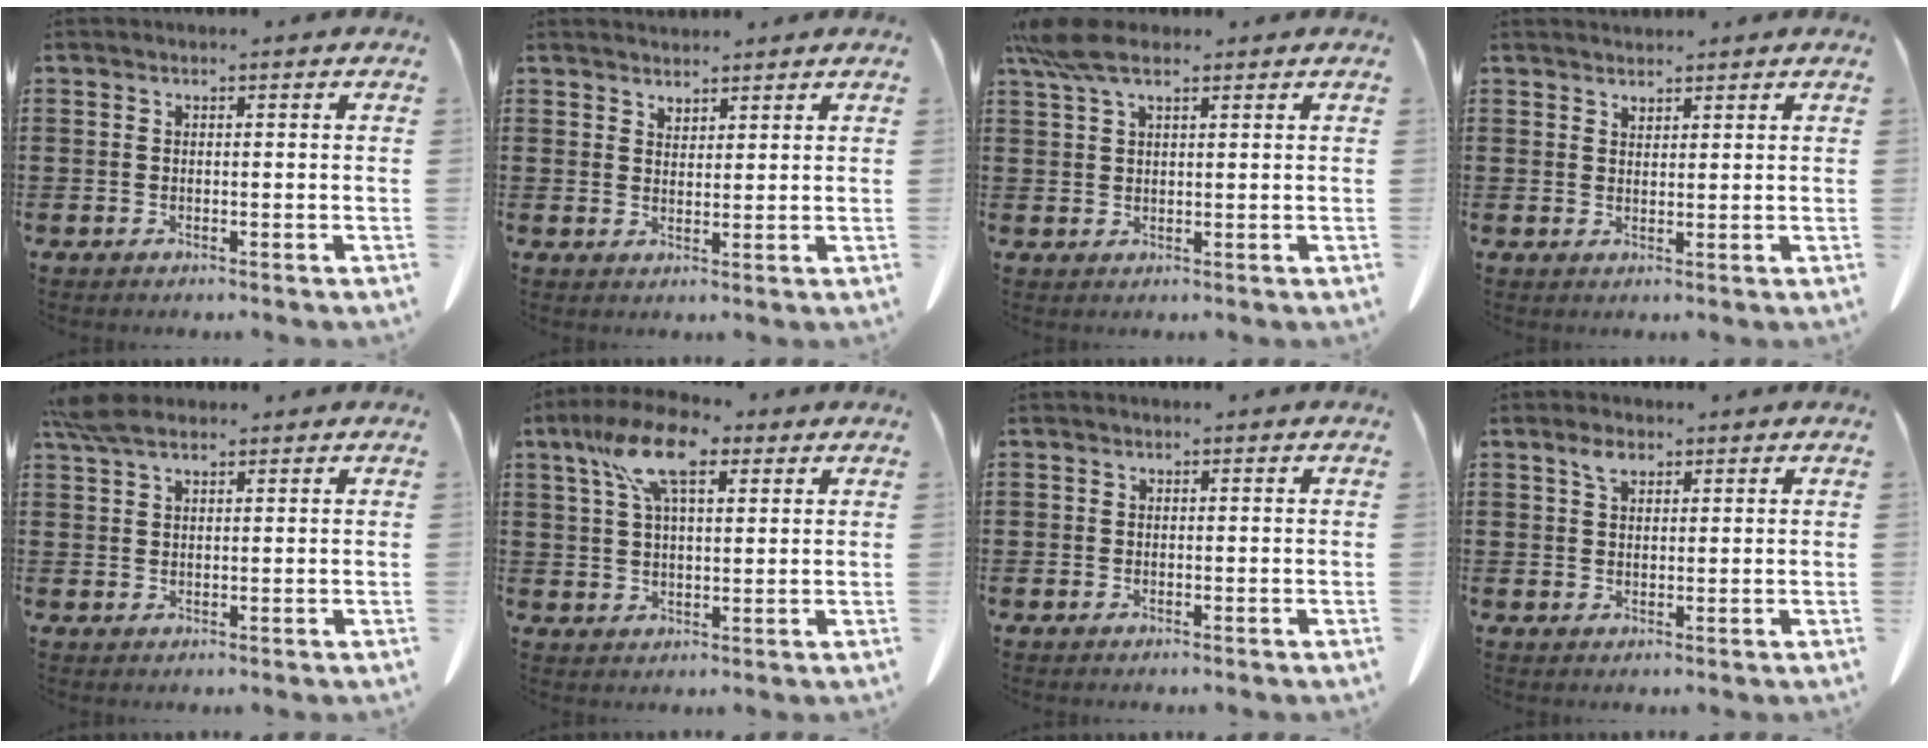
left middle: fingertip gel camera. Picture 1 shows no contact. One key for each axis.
{"total": 2.3, "fx": 2.2, "fy": 0.7, "fz": -0.2, "tx": -0.001, "ty": -0.001, "tz": 0.043}
{"total": 5.8, "fx": 3.6, "fy": 2.0, "fz": 4.1, "tx": -0.097, "ty": 0.003, "tz": 0.064}
{"total": 1.7, "fx": 1.7, "fy": 0.5, "fz": 0.0, "tx": -0.003, "ty": 0.002, "tz": 0.033}
{"total": 4.2, "fx": 3.0, "fy": 1.6, "fz": 2.5, "tx": -0.058, "ty": 0.007, "tz": 0.057}
{"total": 10.9, "fx": 5.9, "fy": 4.5, "fz": 7.9, "tx": -0.175, "ty": 0.007, "tz": 0.104}
{"total": 0.0}
{"total": 2.7, "fx": 1.6, "fy": 1.3, "fz": 1.6, "tx": -0.037, "ty": 0.006, "tz": 0.030}